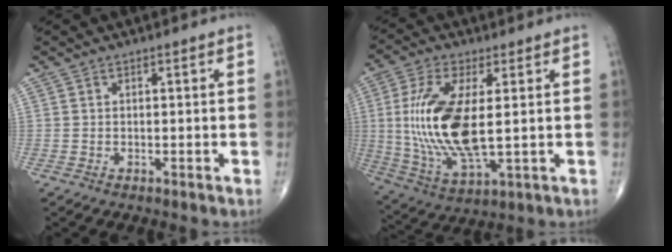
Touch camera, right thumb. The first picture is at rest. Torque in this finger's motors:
{"motor_torque": [1.83, 3.18, 2.05, 0.11, 0.68]}